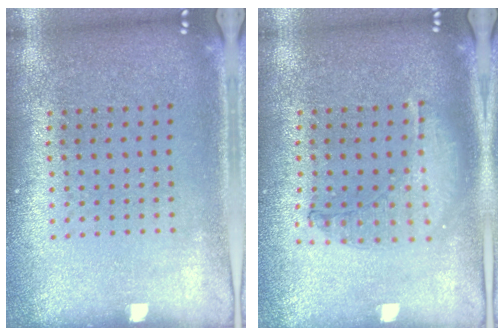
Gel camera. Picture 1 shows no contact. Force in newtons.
{"total": 0.9, "press": 0.9, "slide": 0.2}